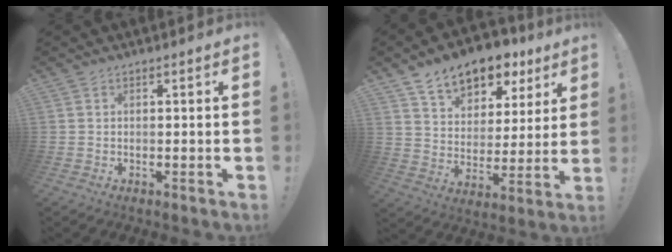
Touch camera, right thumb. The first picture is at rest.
{"total": 13.4, "force": [9.8, 7.4, 5.3], "torque": [-0.074, -0.070, 0.172]}